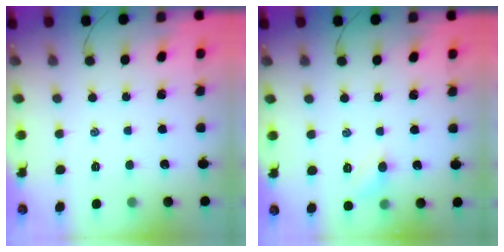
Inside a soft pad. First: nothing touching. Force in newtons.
{"total": 5.2, "press": 5.0, "slide": 1.1}